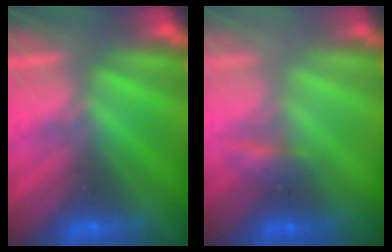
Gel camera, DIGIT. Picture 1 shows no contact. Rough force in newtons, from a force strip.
{"total": 2.2}